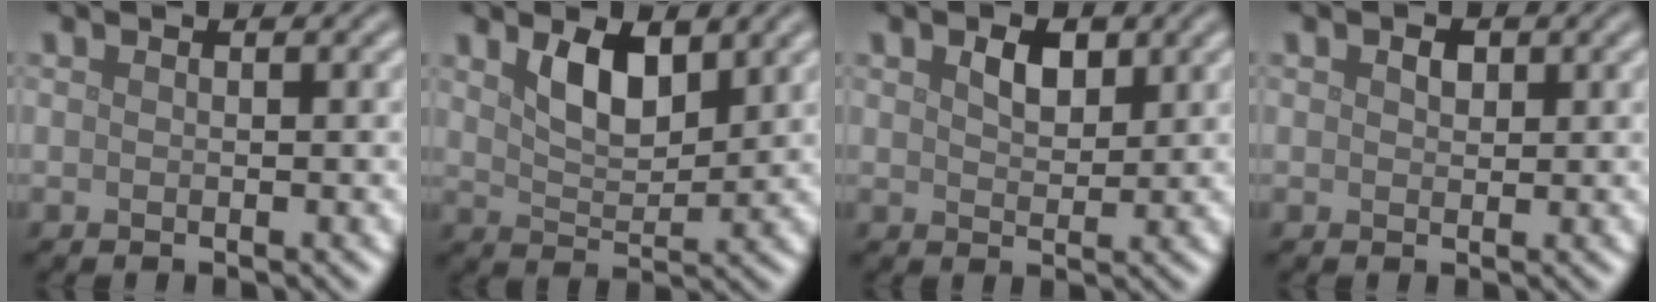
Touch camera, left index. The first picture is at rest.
{"total": 3.9, "force": [2.1, 1.8, 2.8], "torque": [-0.056, -0.003, 0.040]}
{"total": 2.2, "force": [1.1, 1.2, 1.4], "torque": [-0.028, 0.002, 0.021]}
{"total": 1.1, "force": [0.5, 0.8, 0.7], "torque": [-0.010, -0.001, 0.006]}